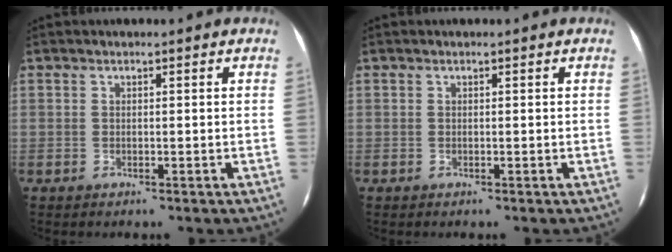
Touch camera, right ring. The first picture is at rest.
{"total": 0.0}